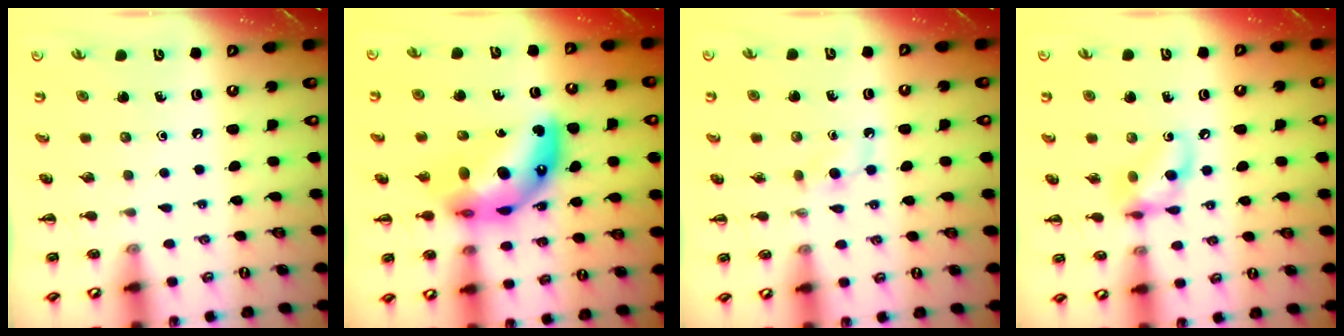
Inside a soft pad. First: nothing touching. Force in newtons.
{"total": 13.0, "press": 12.4, "slide": 4.0}
{"total": 2.8, "press": 2.6, "slide": 1.1}
{"total": 9.6, "press": 9.5, "slide": 1.2}